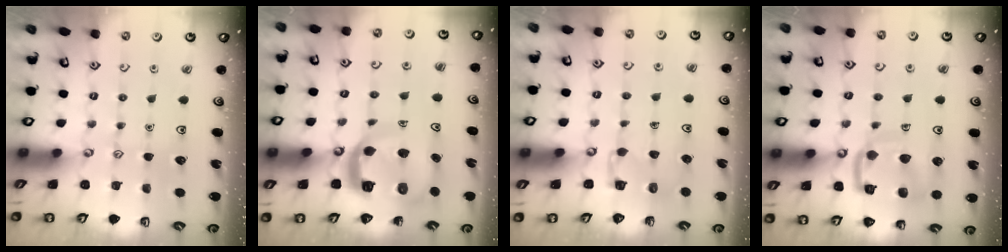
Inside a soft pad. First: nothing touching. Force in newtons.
{"total": 10.8, "press": 10.8, "slide": 1.4}
{"total": 3.3, "press": 3.3, "slide": 0.3}
{"total": 13.8, "press": 13.7, "slide": 1.3}